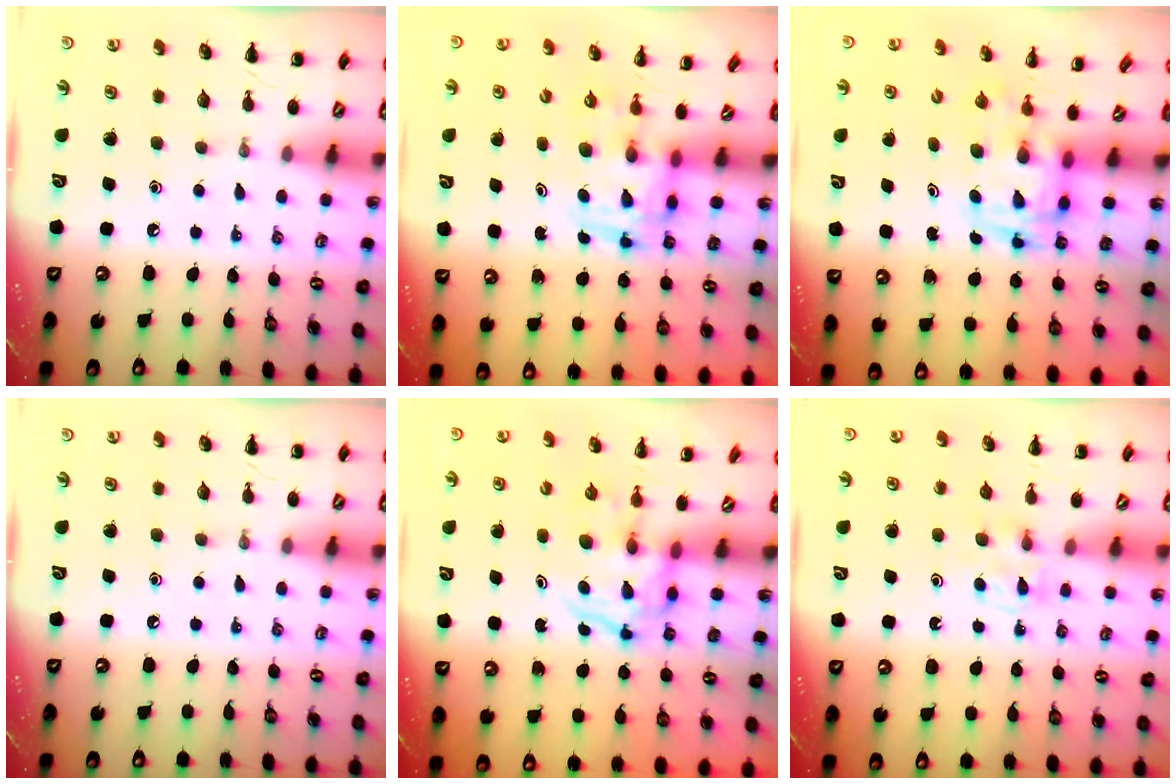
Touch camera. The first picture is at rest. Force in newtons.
{"total": 3.5, "press": 3.5, "slide": 0.6}
{"total": 2.9, "press": 2.9, "slide": 0.6}
{"total": 0.0}
{"total": 3.7, "press": 3.7, "slide": 0.6}
{"total": 3.5, "press": 3.2, "slide": 1.3}